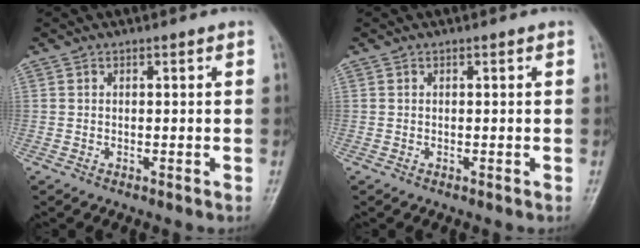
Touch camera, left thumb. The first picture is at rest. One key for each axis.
{"total": 0.0}